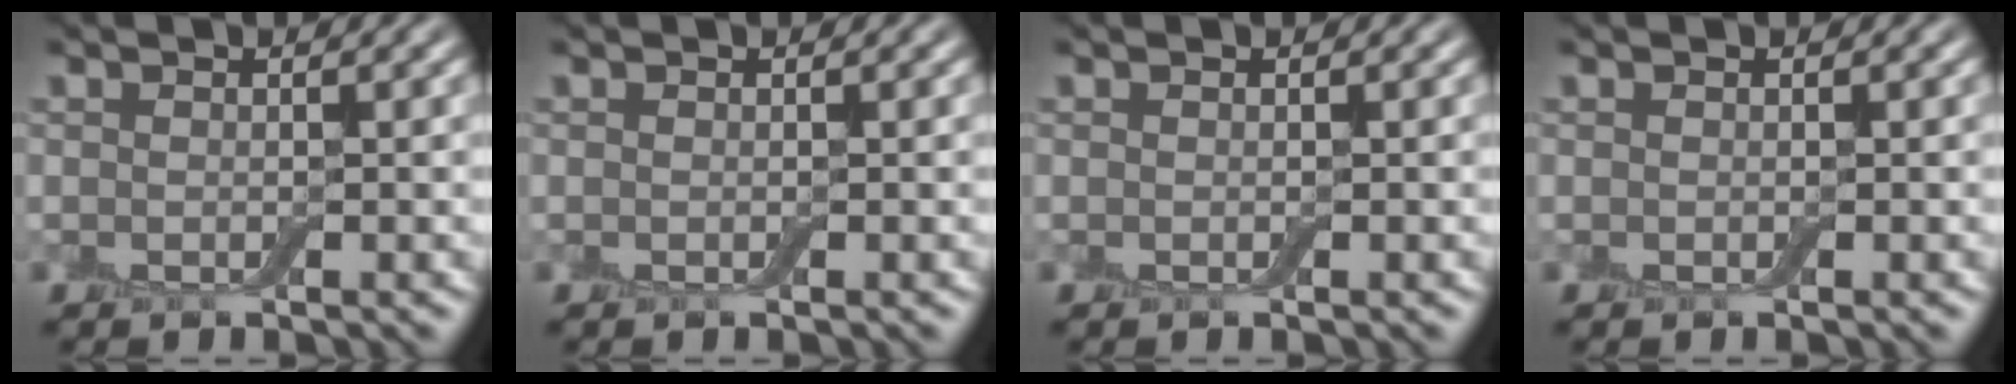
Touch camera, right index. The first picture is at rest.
{"total": 0.0}
{"total": 0.0}
{"total": 0.0}